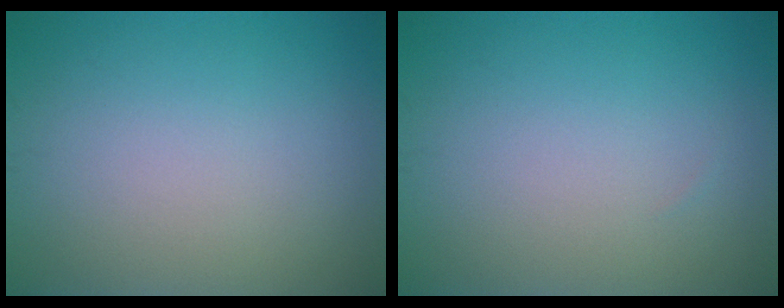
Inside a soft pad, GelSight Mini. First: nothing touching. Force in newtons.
{"total": 0.0}